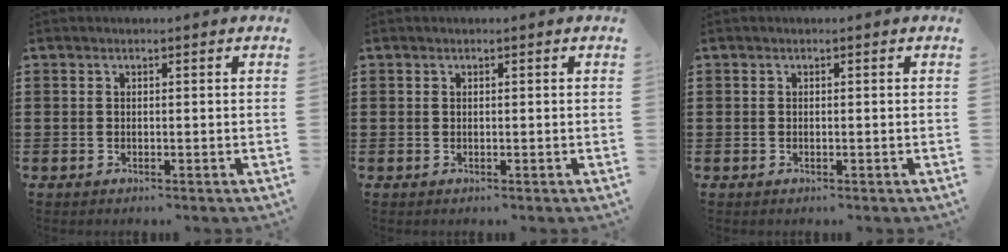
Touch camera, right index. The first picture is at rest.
{"total": 0.0}
{"total": 0.0}